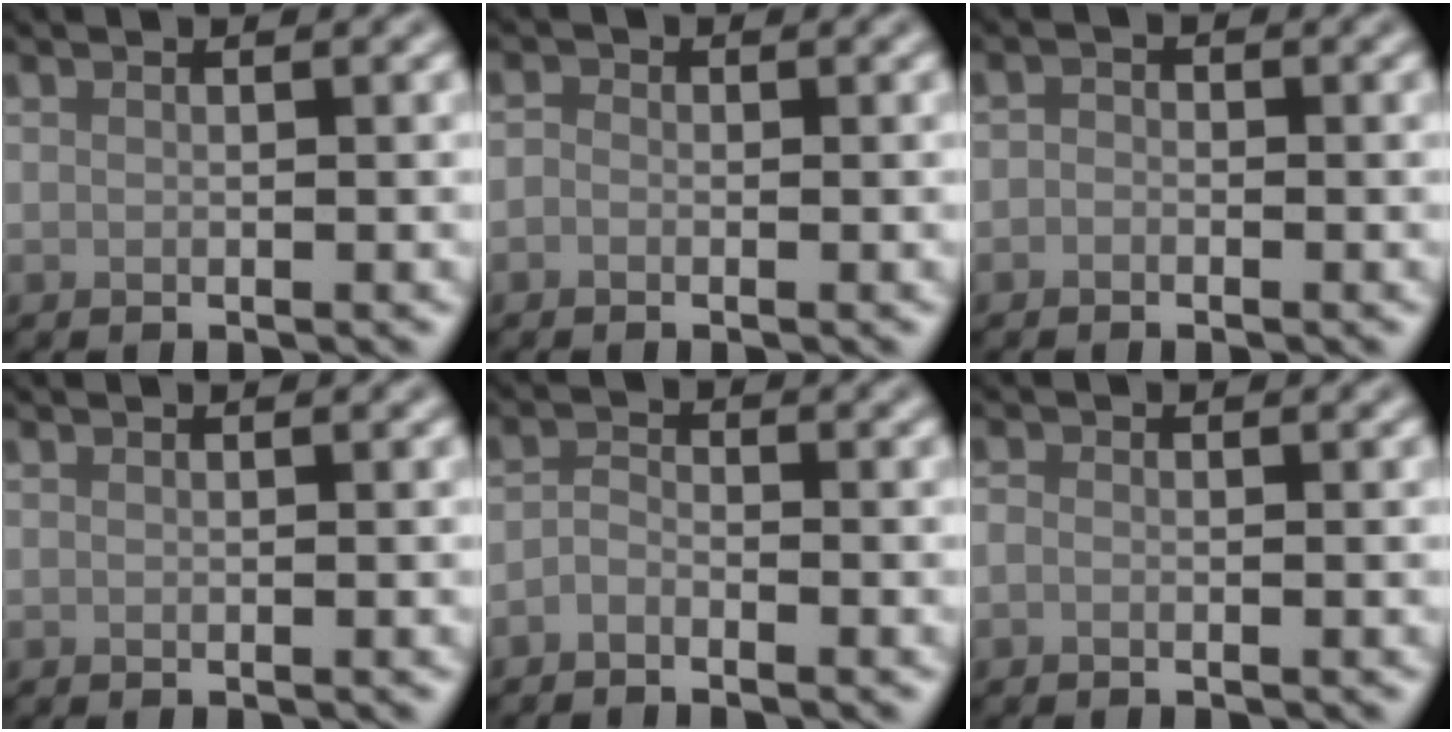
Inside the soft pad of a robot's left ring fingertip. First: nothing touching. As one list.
[{"total": 0.9, "force": [-0.3, 0.7, 0.3], "torque": [-0.004, -0.002, -0.011]}, {"total": 0.9, "force": [-0.5, 0.7, 0.2], "torque": [-0.003, 0.000, -0.013]}, {"total": 0.0}, {"total": 1.4, "force": [-1.0, 0.7, 0.7], "torque": [-0.013, 0.003, -0.024]}, {"total": 0.6, "force": [-0.4, 0.4, 0.4], "torque": [-0.007, -0.003, -0.009]}]